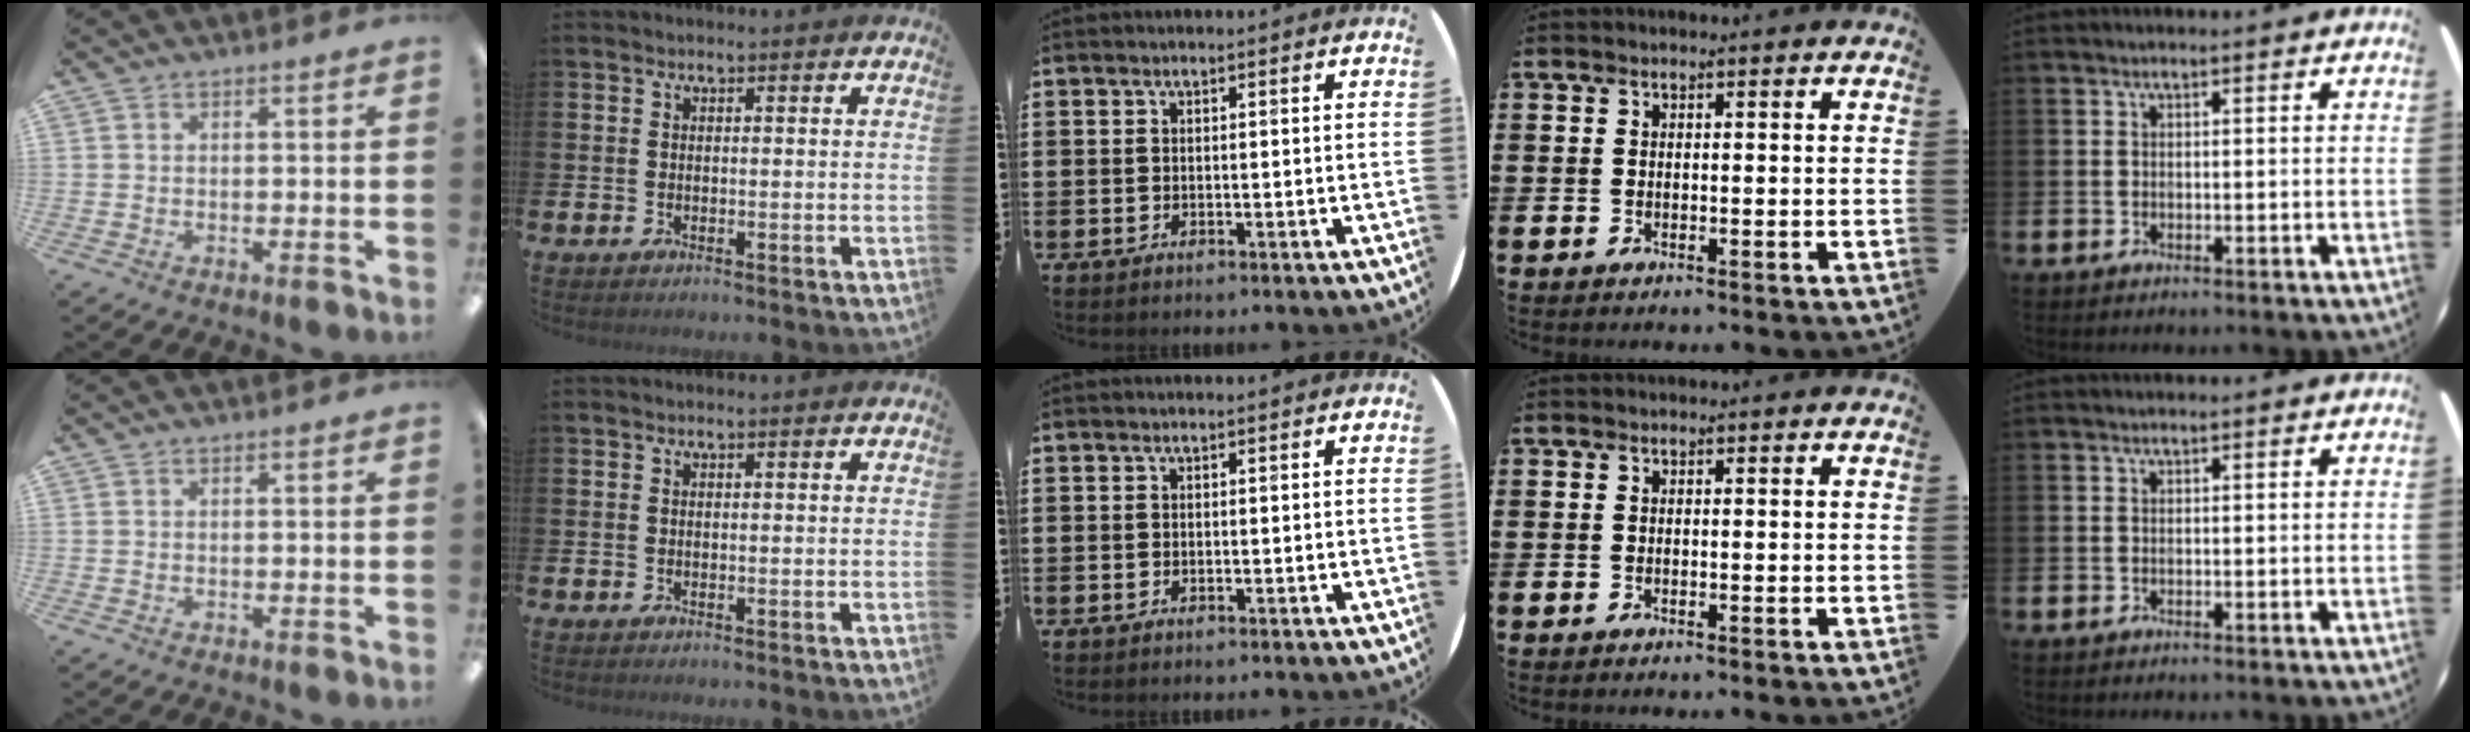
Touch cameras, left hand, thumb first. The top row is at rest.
{}